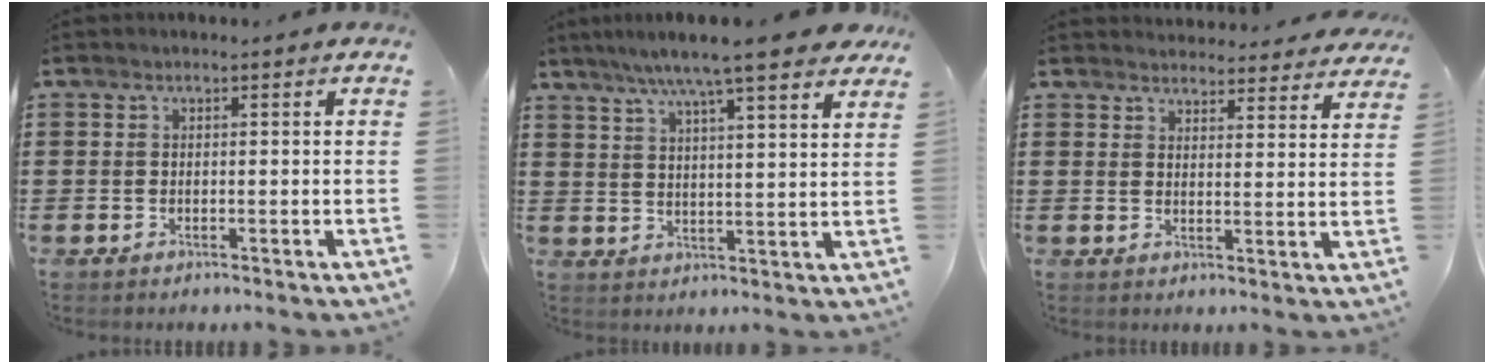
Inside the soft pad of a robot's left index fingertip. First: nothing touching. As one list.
[{"total": 8.2, "force": [6.7, 0.2, 4.6], "torque": [-0.104, -0.023, 0.114]}, {"total": 3.8, "force": [3.8, 0.4, 0.2], "torque": [-0.010, -0.021, 0.067]}]